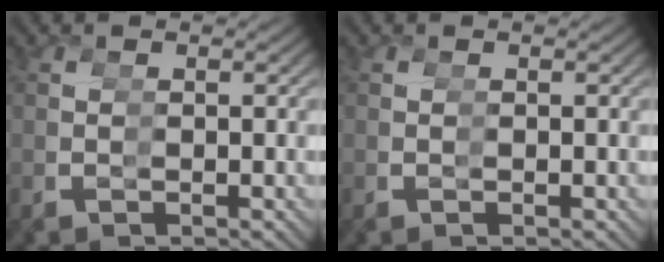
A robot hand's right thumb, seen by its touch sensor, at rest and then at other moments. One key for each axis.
{"total": 0.0}